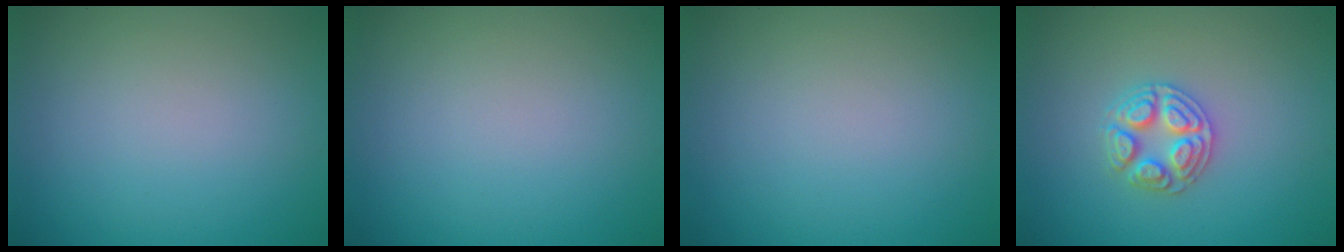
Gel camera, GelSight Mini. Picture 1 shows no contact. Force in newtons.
{"total": 0.0}
{"total": 0.0}
{"total": 3.0, "press": 2.9, "slide": 0.4}